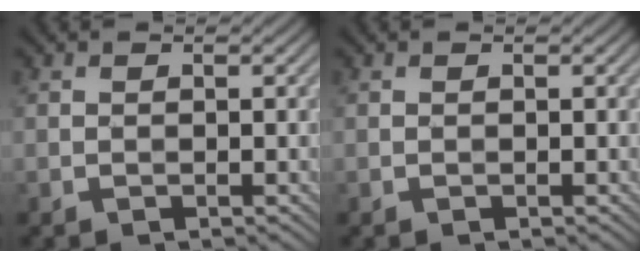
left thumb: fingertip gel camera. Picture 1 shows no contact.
{"total": 0.0}